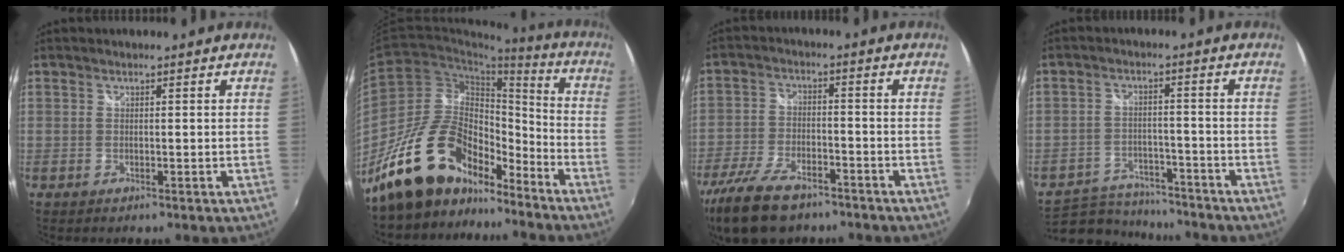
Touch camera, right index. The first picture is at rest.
{"total": 20.0, "force": [-14.6, 9.9, 9.6], "torque": [-0.179, 0.029, -0.235]}
{"total": 15.5, "force": [-11.3, 6.6, 8.3], "torque": [-0.194, -0.026, -0.200]}
{"total": 13.3, "force": [-11.4, 5.5, 3.9], "torque": [-0.109, 0.006, -0.165]}